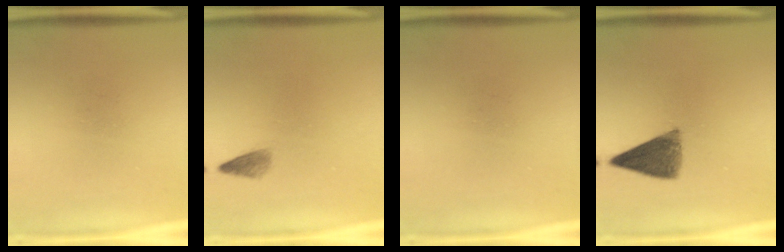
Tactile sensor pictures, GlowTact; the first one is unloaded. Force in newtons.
{"total": 1.5}
{"total": 0.0}
{"total": 6.8}